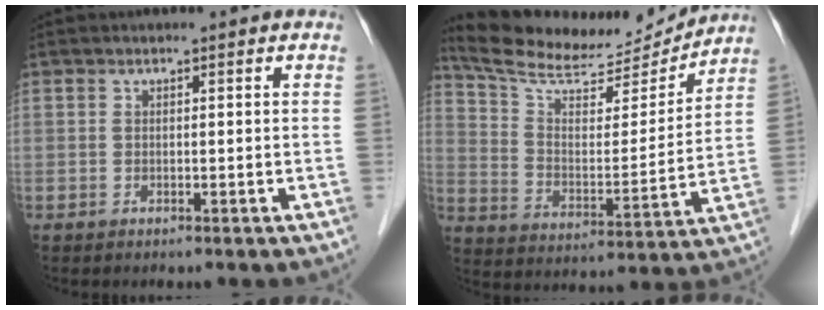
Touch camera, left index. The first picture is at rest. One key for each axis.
{"total": 17.1, "fx": 16.3, "fy": 2.8, "fz": 4.2, "tx": -0.079, "ty": -0.011, "tz": 0.260}